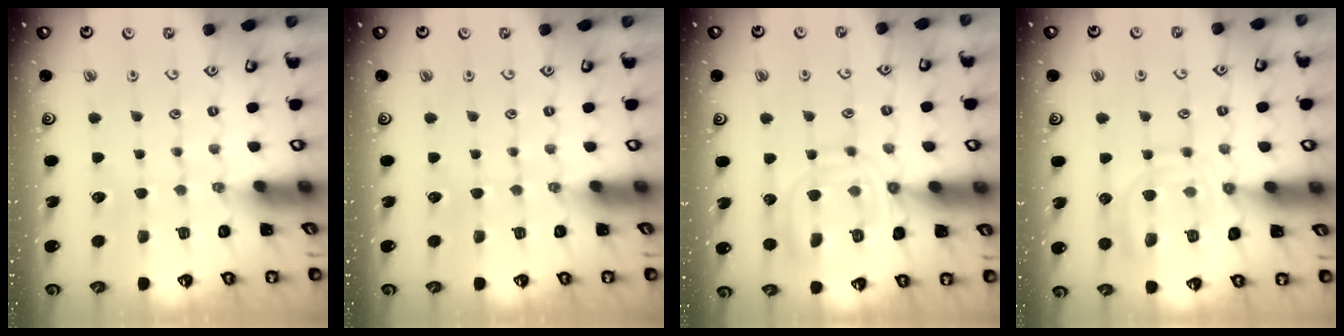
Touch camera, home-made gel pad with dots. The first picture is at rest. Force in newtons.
{"total": 0.0}
{"total": 13.9, "press": 13.8, "slide": 1.1}
{"total": 13.7, "press": 13.7, "slide": 1.2}